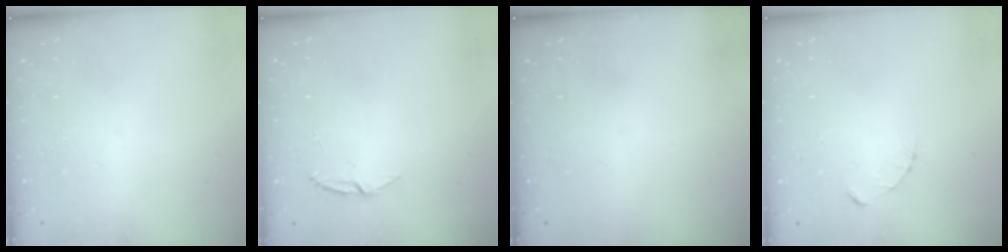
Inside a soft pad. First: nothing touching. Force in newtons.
{"total": 3.9, "press": 3.8, "slide": 0.4}
{"total": 0.0}
{"total": 2.3, "press": 2.3, "slide": 0.3}